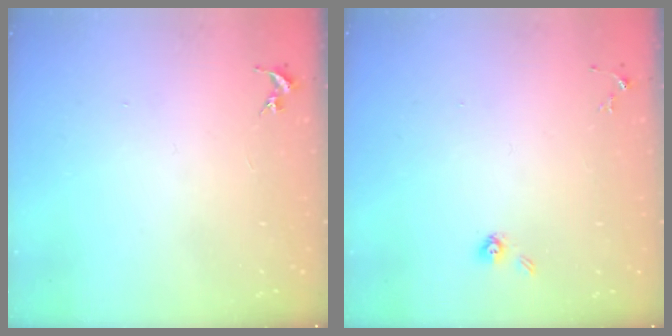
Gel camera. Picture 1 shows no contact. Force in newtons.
{"total": 3.7, "press": 3.3, "slide": 1.8}